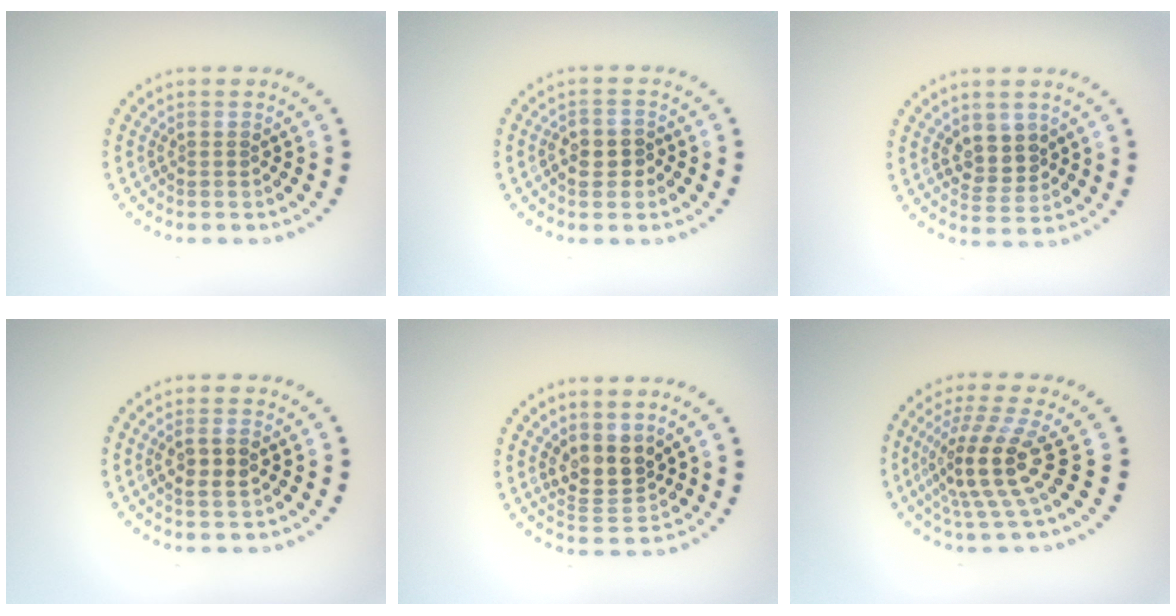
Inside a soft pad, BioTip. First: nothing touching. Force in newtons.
{"total": 1.9, "press": 1.9, "slide": 0.5}
{"total": 3.0, "press": 2.8, "slide": 0.8}
{"total": 2.2, "press": 2.2, "slide": 0.4}
{"total": 3.4, "press": 2.9, "slide": 1.8}
{"total": 5.1, "press": 3.7, "slide": 3.5}